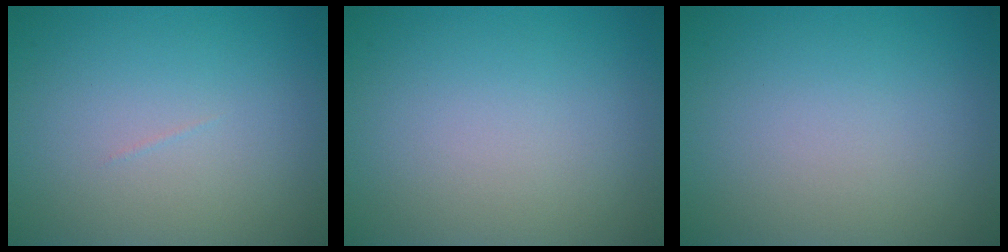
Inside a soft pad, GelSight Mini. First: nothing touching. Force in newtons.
{"total": 0.0}
{"total": 0.0}